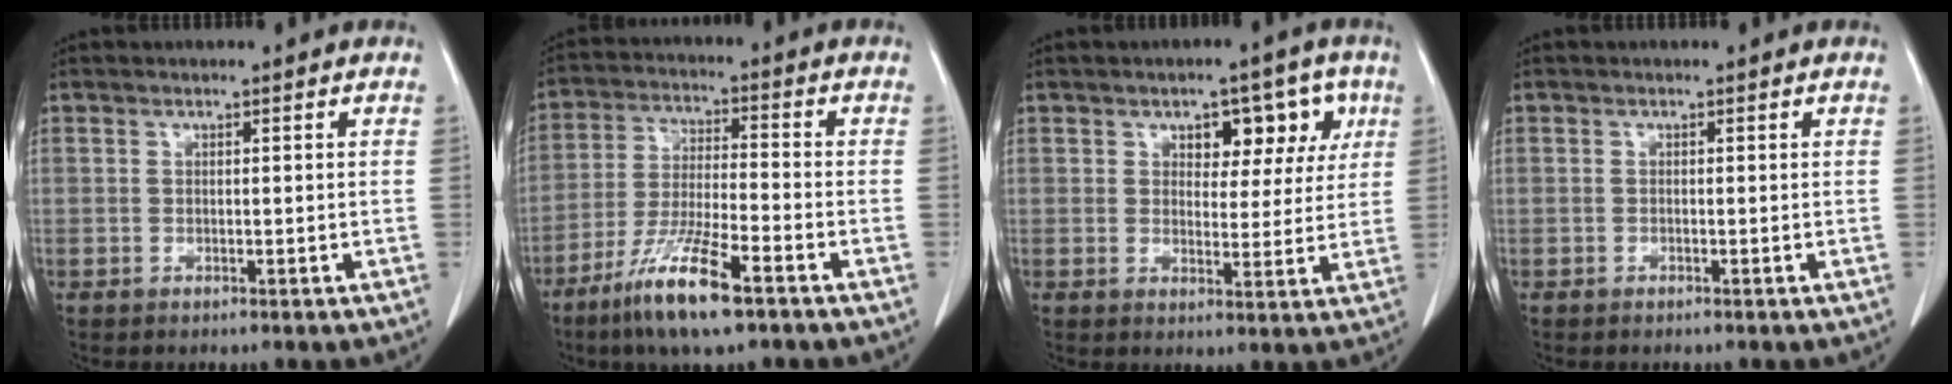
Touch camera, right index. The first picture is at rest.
{"total": 11.8, "force": [-7.3, 1.3, 9.1], "torque": [-0.182, -0.028, -0.133]}
{"total": 7.0, "force": [3.1, 4.1, 4.7], "torque": [-0.044, 0.020, 0.040]}
{"total": 0.0}